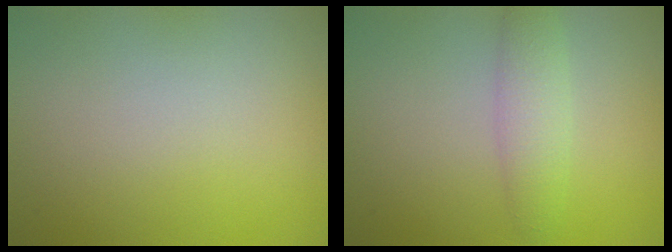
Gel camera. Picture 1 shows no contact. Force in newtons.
{"total": 2.4, "press": 2.4, "slide": 0.1}